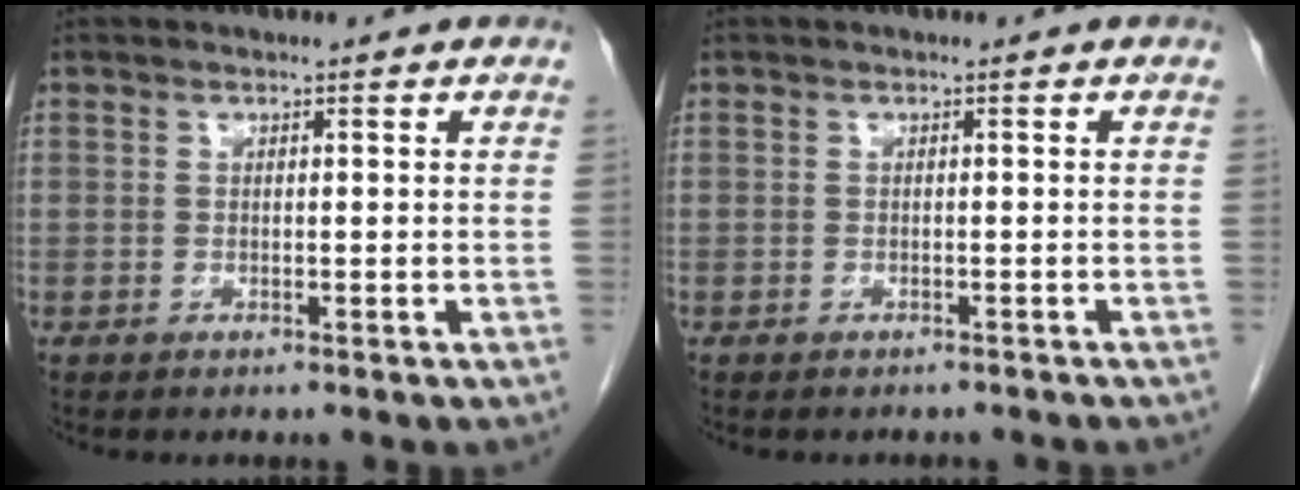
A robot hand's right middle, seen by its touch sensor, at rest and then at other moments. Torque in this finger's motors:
{"motor_torque": [0.04, -0.02, 0.00, 0.01]}